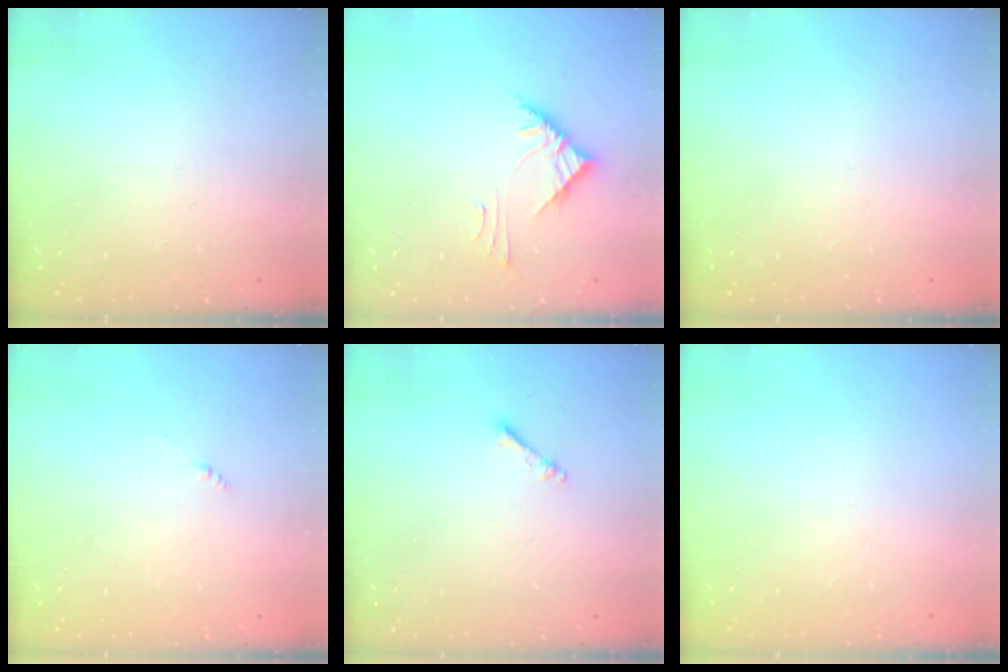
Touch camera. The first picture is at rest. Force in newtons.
{"total": 6.2, "press": 6.2, "slide": 0.1}
{"total": 0.0}
{"total": 0.0}
{"total": 1.1, "press": 1.1, "slide": 0.2}
{"total": 0.0}